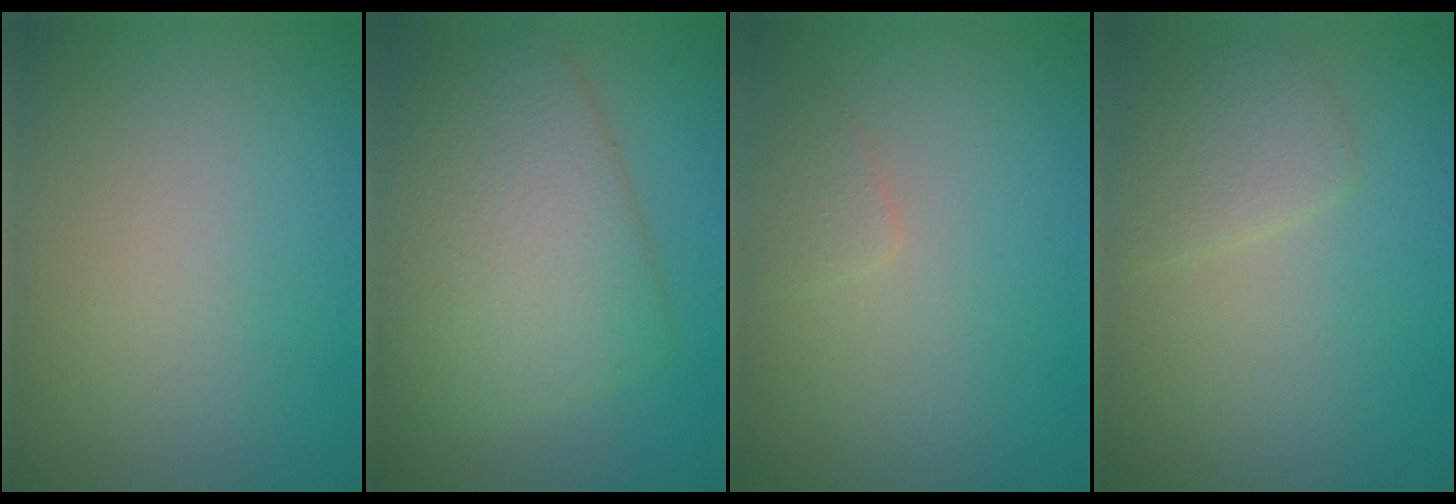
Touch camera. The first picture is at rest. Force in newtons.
{"total": 8.6, "press": 8.6, "slide": 0.3}
{"total": 1.1, "press": 1.1, "slide": 0.0}
{"total": 2.6, "press": 2.6, "slide": 0.3}